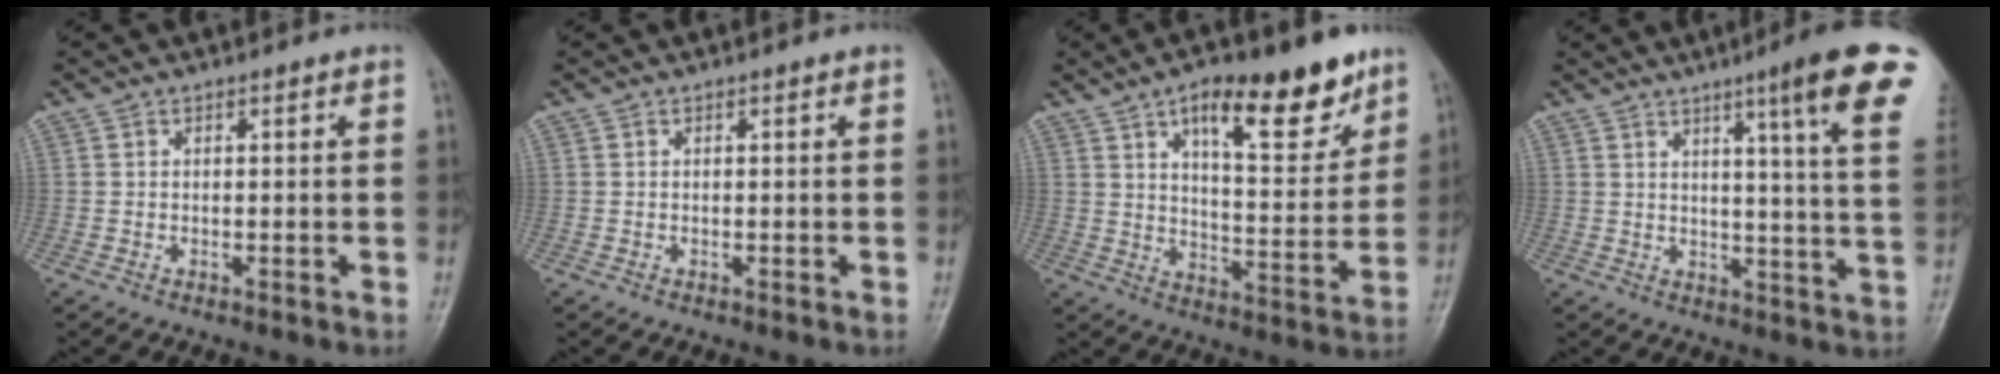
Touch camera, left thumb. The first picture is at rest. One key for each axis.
{"total": 0.0}
{"total": 16.9, "fx": 10.1, "fy": 6.3, "fz": 12.0, "tx": -0.132, "ty": -0.053, "tz": 0.154}
{"total": 15.6, "fx": 8.5, "fy": 0.4, "fz": 13.0, "tx": -0.161, "ty": -0.041, "tz": 0.097}